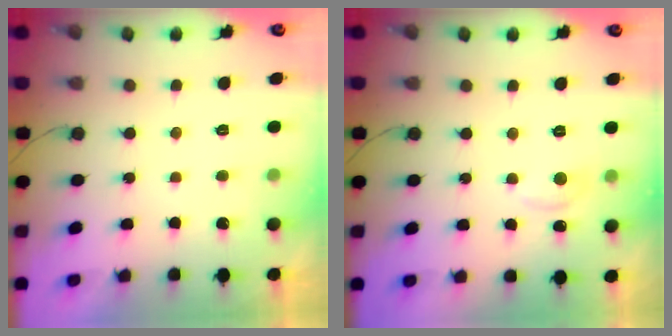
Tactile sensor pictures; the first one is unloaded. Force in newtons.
{"total": 4.4, "press": 4.4, "slide": 0.6}